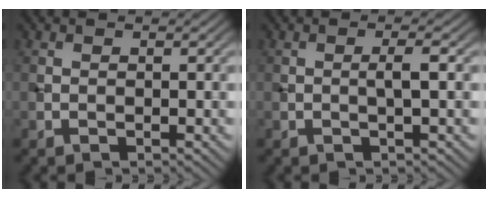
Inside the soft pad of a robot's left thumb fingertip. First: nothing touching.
{"total": 1.6, "force": [0.0, 0.1, 1.6], "torque": [-0.030, 0.005, -0.001]}